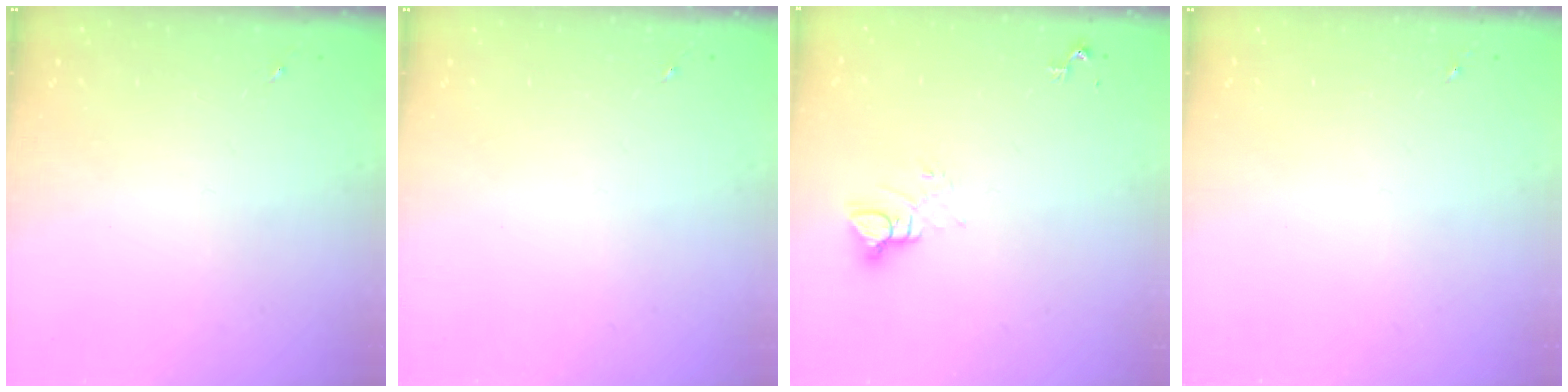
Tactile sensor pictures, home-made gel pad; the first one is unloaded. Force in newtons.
{"total": 0.0}
{"total": 5.6, "press": 5.6, "slide": 0.4}
{"total": 0.0}